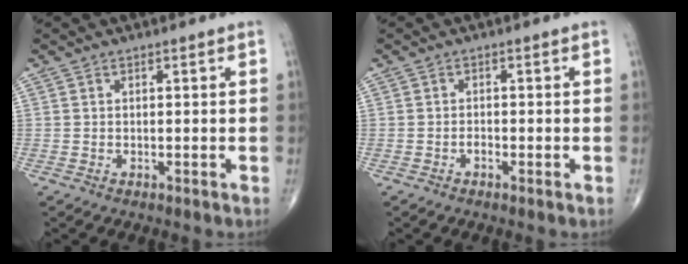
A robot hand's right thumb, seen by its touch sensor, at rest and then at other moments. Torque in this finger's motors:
{"motor_torque": [0.45, 0.12, 0.01, -0.32, -0.05]}